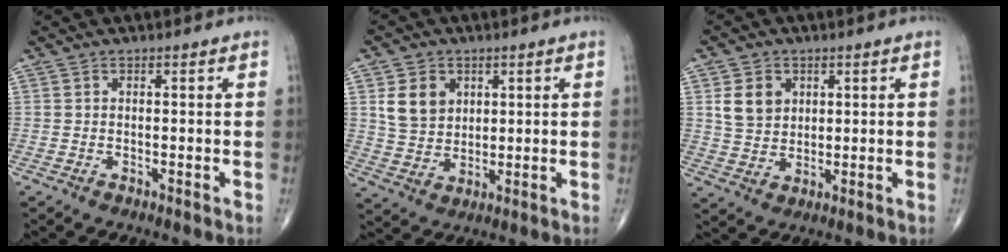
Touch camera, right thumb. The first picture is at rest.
{"total": 7.7, "force": [2.7, 6.1, 3.8], "torque": [-0.045, -0.014, 0.058]}
{"total": 6.5, "force": [2.2, 5.2, 3.2], "torque": [-0.038, -0.012, 0.046]}